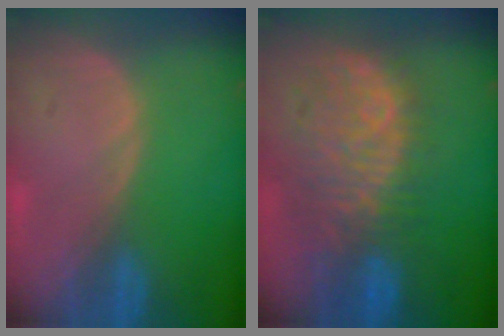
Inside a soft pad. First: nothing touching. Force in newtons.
{"total": 10.8, "press": 9.4, "slide": 5.3}